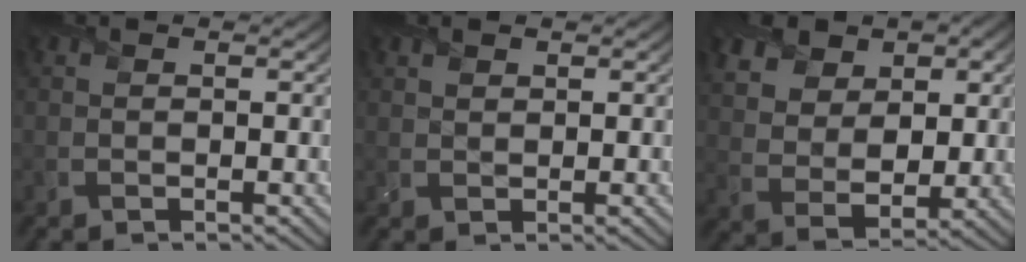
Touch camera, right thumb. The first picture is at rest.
{"total": 1.0, "force": [0.8, 0.5, 0.3], "torque": [-0.008, -0.002, 0.020]}
{"total": 9.1, "force": [4.5, 6.1, 5.0], "torque": [-0.133, 0.002, 0.080]}